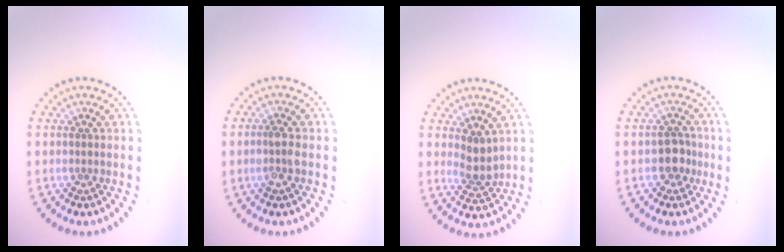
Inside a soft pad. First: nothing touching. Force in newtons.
{"total": 1.8, "press": 1.7, "slide": 0.6}
{"total": 2.0, "press": 1.6, "slide": 1.2}
{"total": 2.0, "press": 1.8, "slide": 0.9}